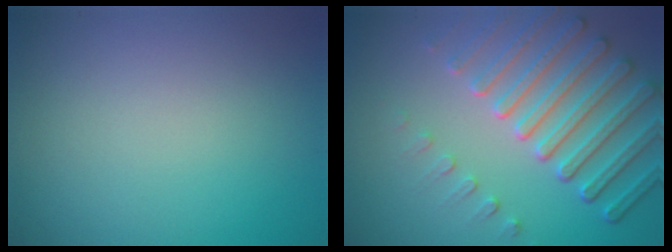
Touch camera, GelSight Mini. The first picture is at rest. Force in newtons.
{"total": 6.5, "press": 5.2, "slide": 3.9}